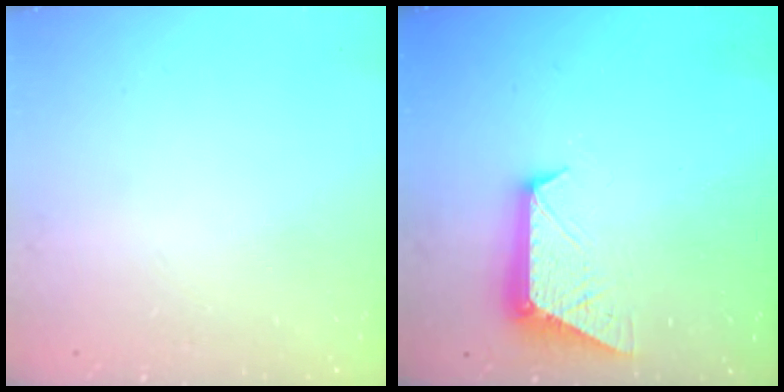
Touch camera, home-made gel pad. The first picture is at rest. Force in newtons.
{"total": 9.3, "press": 9.3, "slide": 0.5}